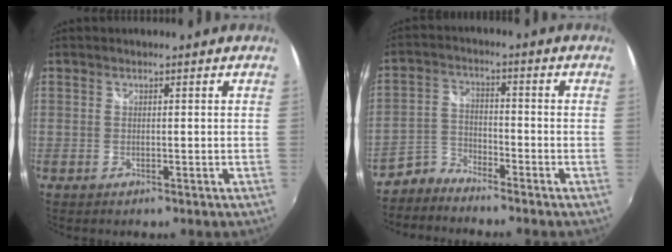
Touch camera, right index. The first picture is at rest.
{"total": 4.7, "force": [-4.4, 1.6, 0.5], "torque": [-0.013, 0.012, -0.096]}